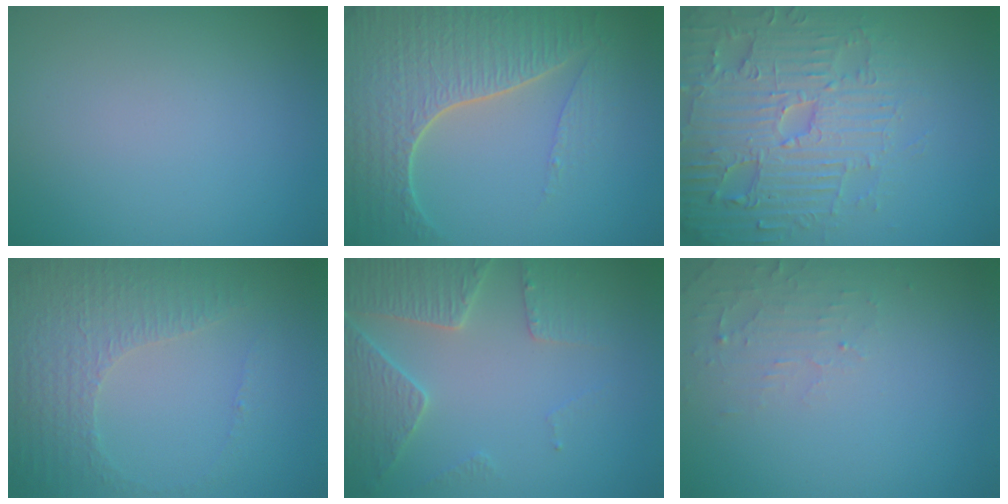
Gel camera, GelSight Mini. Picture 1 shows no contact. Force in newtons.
{"total": 7.5, "press": 5.6, "slide": 5.0}
{"total": 6.0, "press": 5.9, "slide": 1.5}
{"total": 4.6, "press": 3.1, "slide": 3.3}
{"total": 4.3, "press": 4.3, "slide": 0.6}
{"total": 2.0, "press": 1.9, "slide": 0.4}